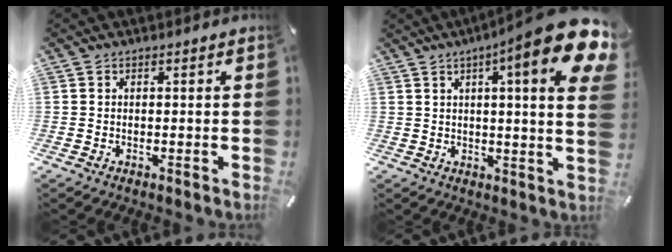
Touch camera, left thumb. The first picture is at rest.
{"total": 17.4, "force": [8.0, 2.1, 15.3], "torque": [-0.223, -0.047, 0.112]}